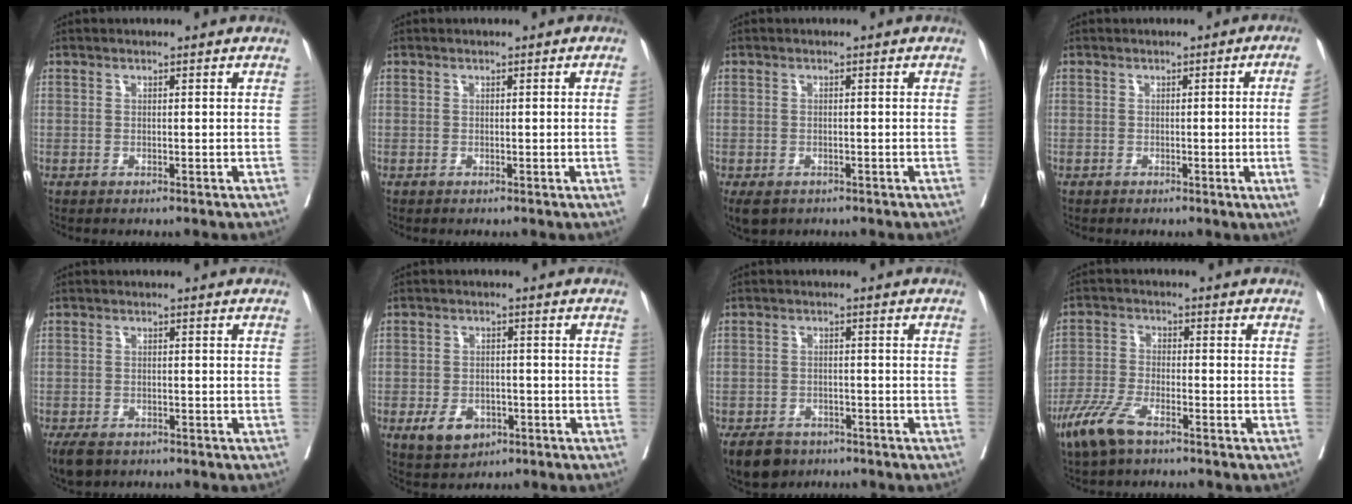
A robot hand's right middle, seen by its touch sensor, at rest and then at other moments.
{"total": 0.9, "force": [-0.1, -0.4, 0.8], "torque": [-0.010, -0.001, -0.001]}
{"total": 3.8, "force": [-2.6, 2.2, 1.6], "torque": [-0.026, -0.005, -0.039]}
{"total": 7.5, "force": [-1.0, -2.7, 6.9], "torque": [-0.072, -0.018, -0.012]}
{"total": 5.1, "force": [-3.8, 2.6, 2.2], "torque": [-0.035, -0.006, -0.059]}
{"total": 5.4, "force": [-2.5, 3.7, 3.1], "torque": [-0.053, 0.001, -0.032]}
{"total": 6.6, "force": [-4.9, 3.9, 2.1], "torque": [-0.037, -0.001, -0.077]}
{"total": 6.9, "force": [-4.7, 2.0, 4.6], "torque": [-0.107, -0.011, -0.091]}